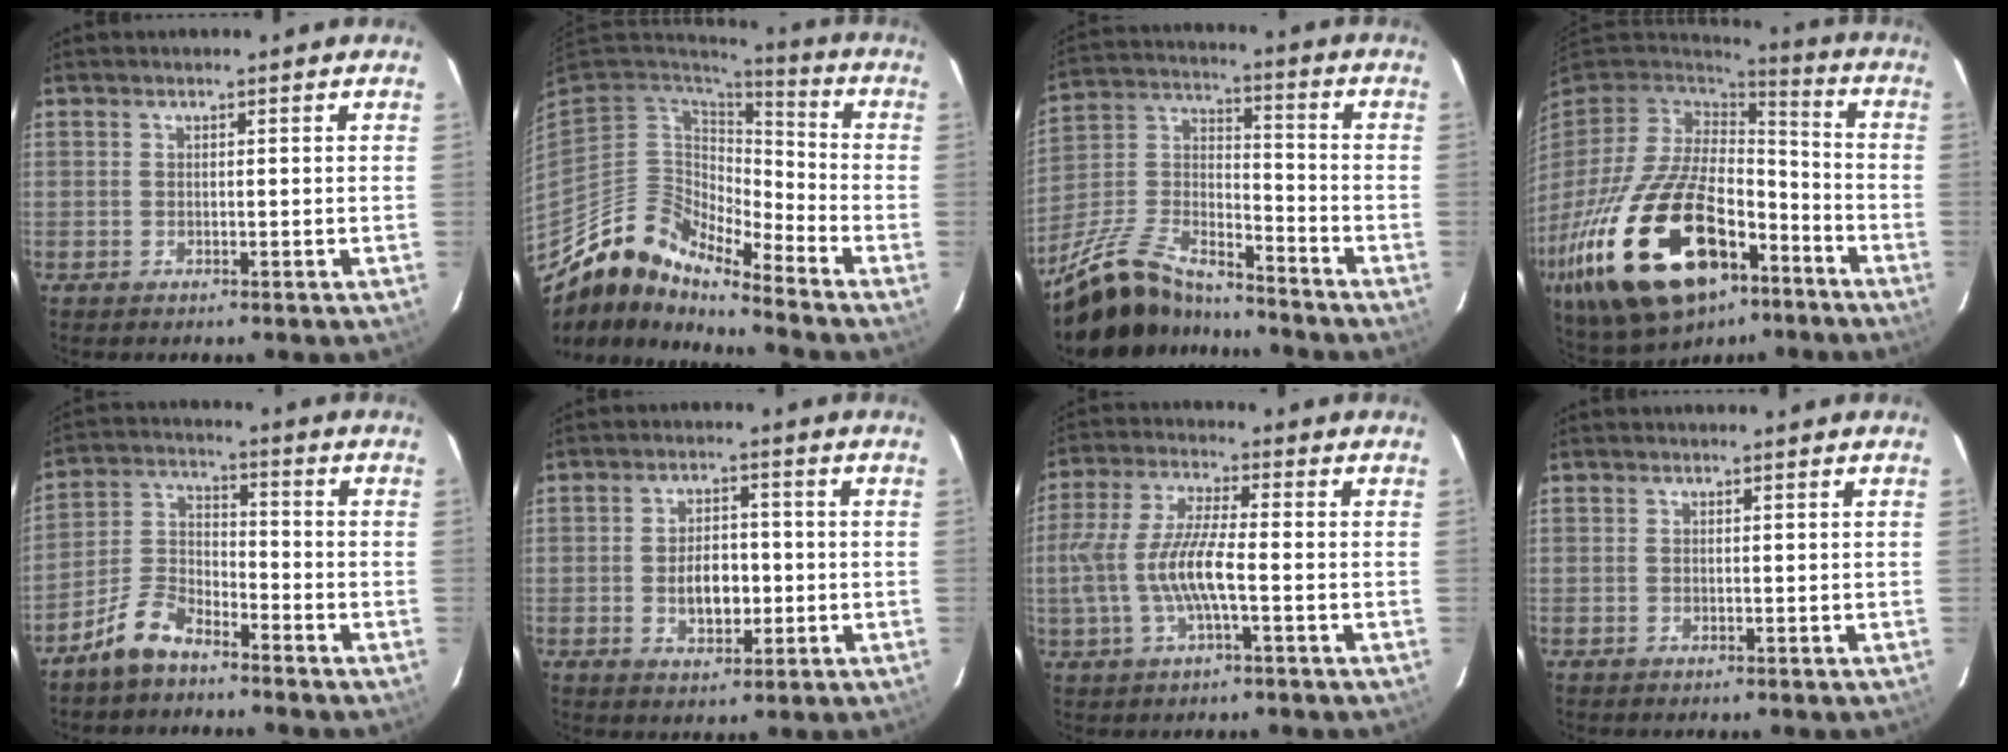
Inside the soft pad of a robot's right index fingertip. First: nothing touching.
{"total": 12.0, "force": [-10.3, 3.4, 5.0], "torque": [-0.079, 0.002, -0.213]}
{"total": 17.6, "force": [-14.6, 6.0, 7.9], "torque": [-0.180, 0.013, -0.263]}
{"total": 32.5, "force": [-16.0, 17.1, 22.5], "torque": [-0.465, -0.026, -0.247]}
{"total": 7.9, "force": [-6.1, 3.4, 3.8], "torque": [-0.096, 0.020, -0.123]}
{"total": 6.8, "force": [-1.2, 4.1, 5.3], "torque": [-0.101, 0.005, -0.013]}
{"total": 11.0, "force": [-2.2, 2.3, 10.5], "torque": [-0.222, -0.001, -0.040]}
{"total": 0.0}